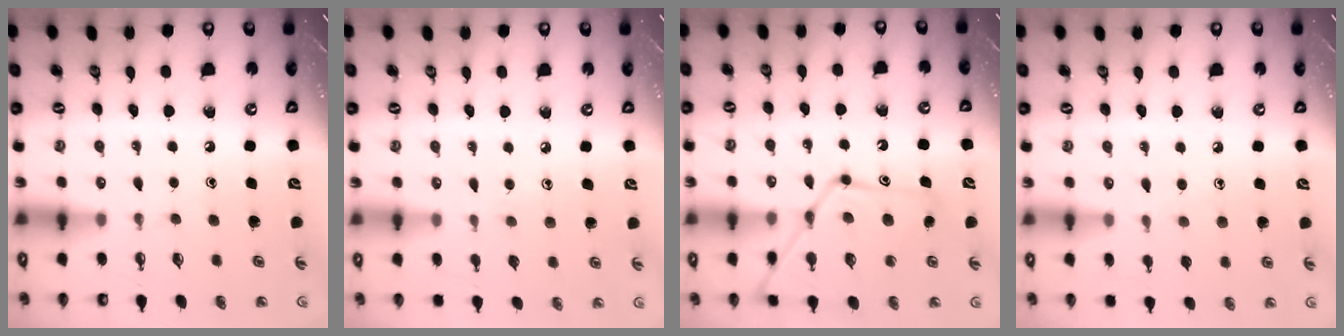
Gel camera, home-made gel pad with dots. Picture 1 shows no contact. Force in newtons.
{"total": 5.3, "press": 5.3, "slide": 0.6}
{"total": 15.9, "press": 15.9, "slide": 1.1}
{"total": 6.2, "press": 6.1, "slide": 0.6}